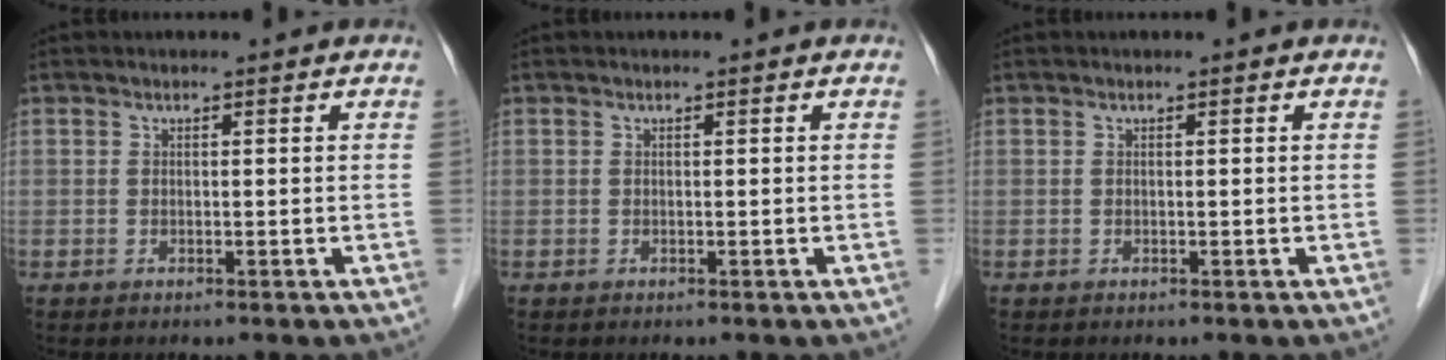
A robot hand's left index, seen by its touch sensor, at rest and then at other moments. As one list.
[{"total": 0.0}, {"total": 0.0}]